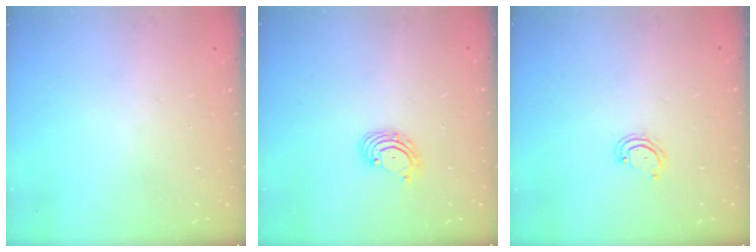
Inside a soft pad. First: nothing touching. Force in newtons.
{"total": 3.3, "press": 3.2, "slide": 0.5}
{"total": 3.9, "press": 3.9, "slide": 0.4}